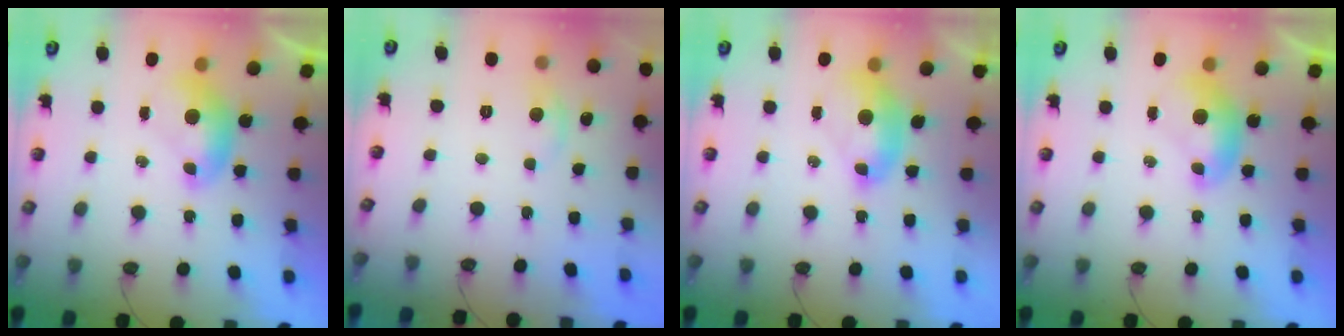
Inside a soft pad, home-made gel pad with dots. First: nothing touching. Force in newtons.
{"total": 2.0, "press": 1.8, "slide": 0.7}
{"total": 3.1, "press": 3.1, "slide": 0.6}
{"total": 0.0}